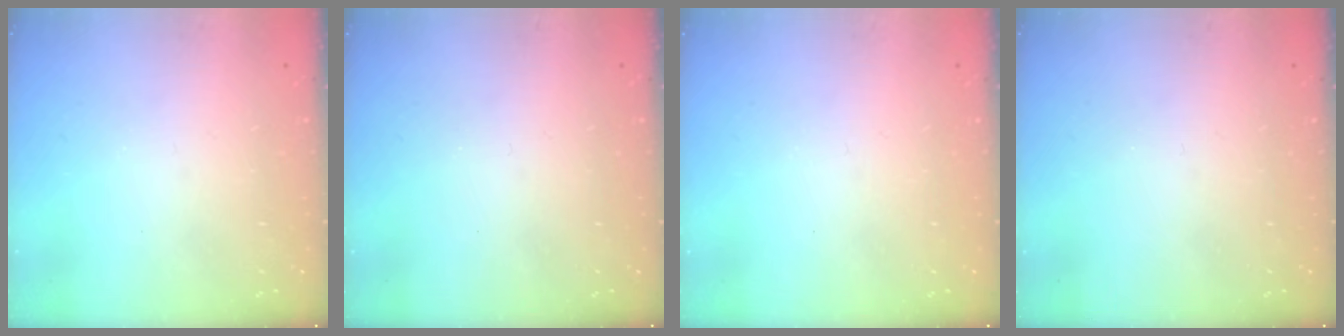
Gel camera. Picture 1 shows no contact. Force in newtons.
{"total": 0.0}
{"total": 0.0}
{"total": 0.0}